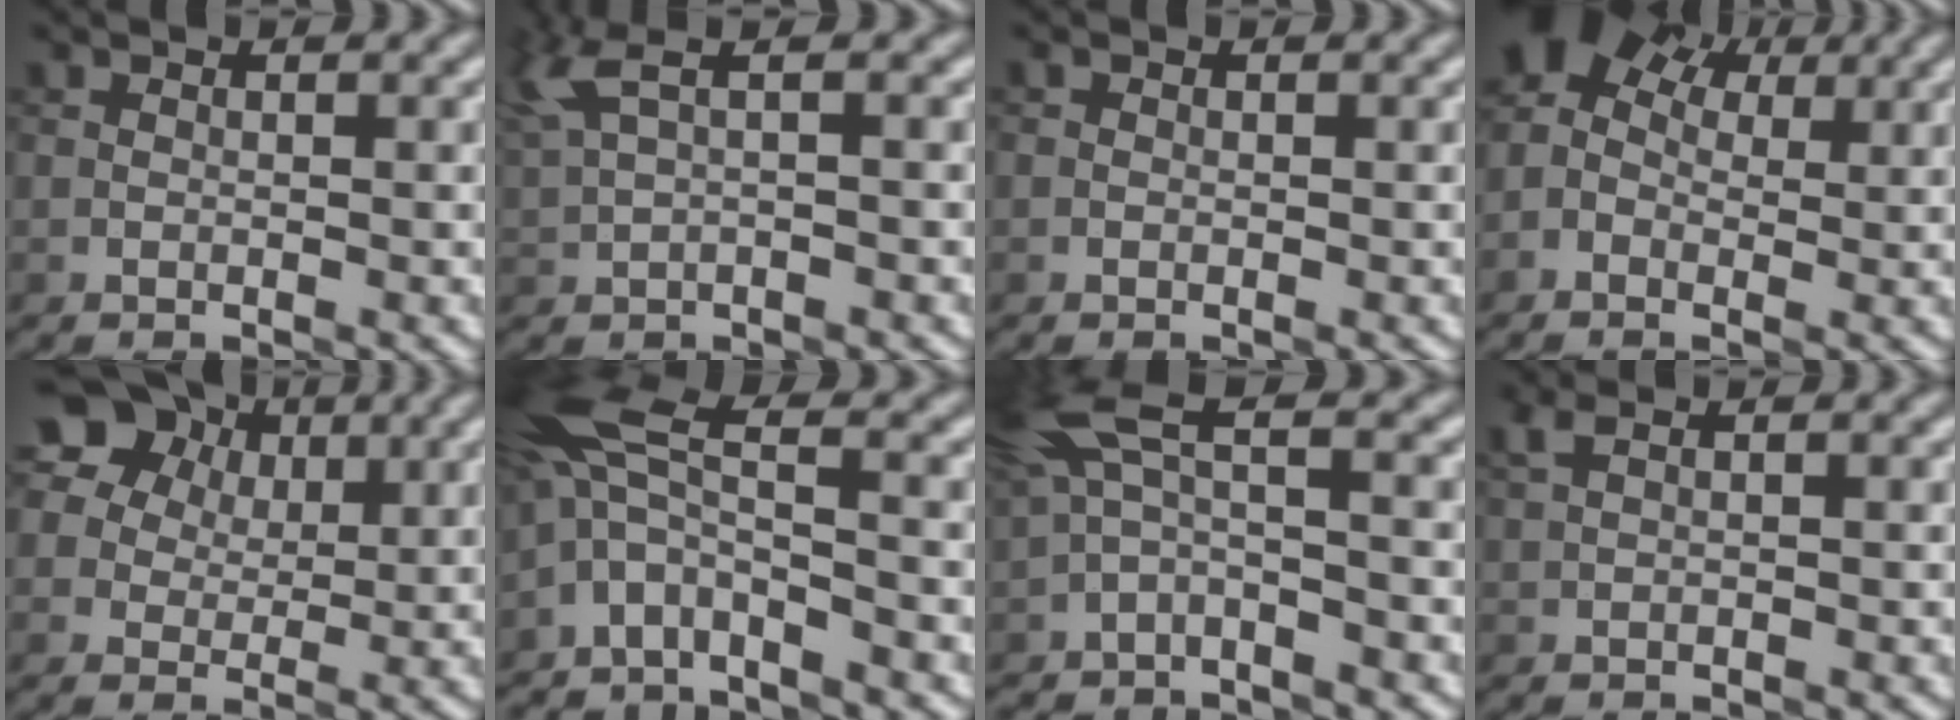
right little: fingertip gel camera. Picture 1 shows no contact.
{"total": 3.1, "force": [1.5, 0.7, 2.6], "torque": [-0.062, 0.011, 0.034]}
{"total": 0.0}
{"total": 7.0, "force": [1.9, 4.8, 4.8], "torque": [-0.090, 0.034, 0.023]}
{"total": 13.8, "force": [7.1, 10.1, 6.3], "torque": [-0.135, 0.044, 0.116]}
{"total": 5.7, "force": [-2.4, 2.0, 4.8], "torque": [-0.104, 0.017, -0.061]}
{"total": 3.8, "force": [0.1, 1.2, 3.6], "torque": [-0.086, 0.016, -0.008]}
{"total": 1.0, "force": [0.5, 0.2, 0.8], "torque": [-0.018, 0.007, 0.010]}